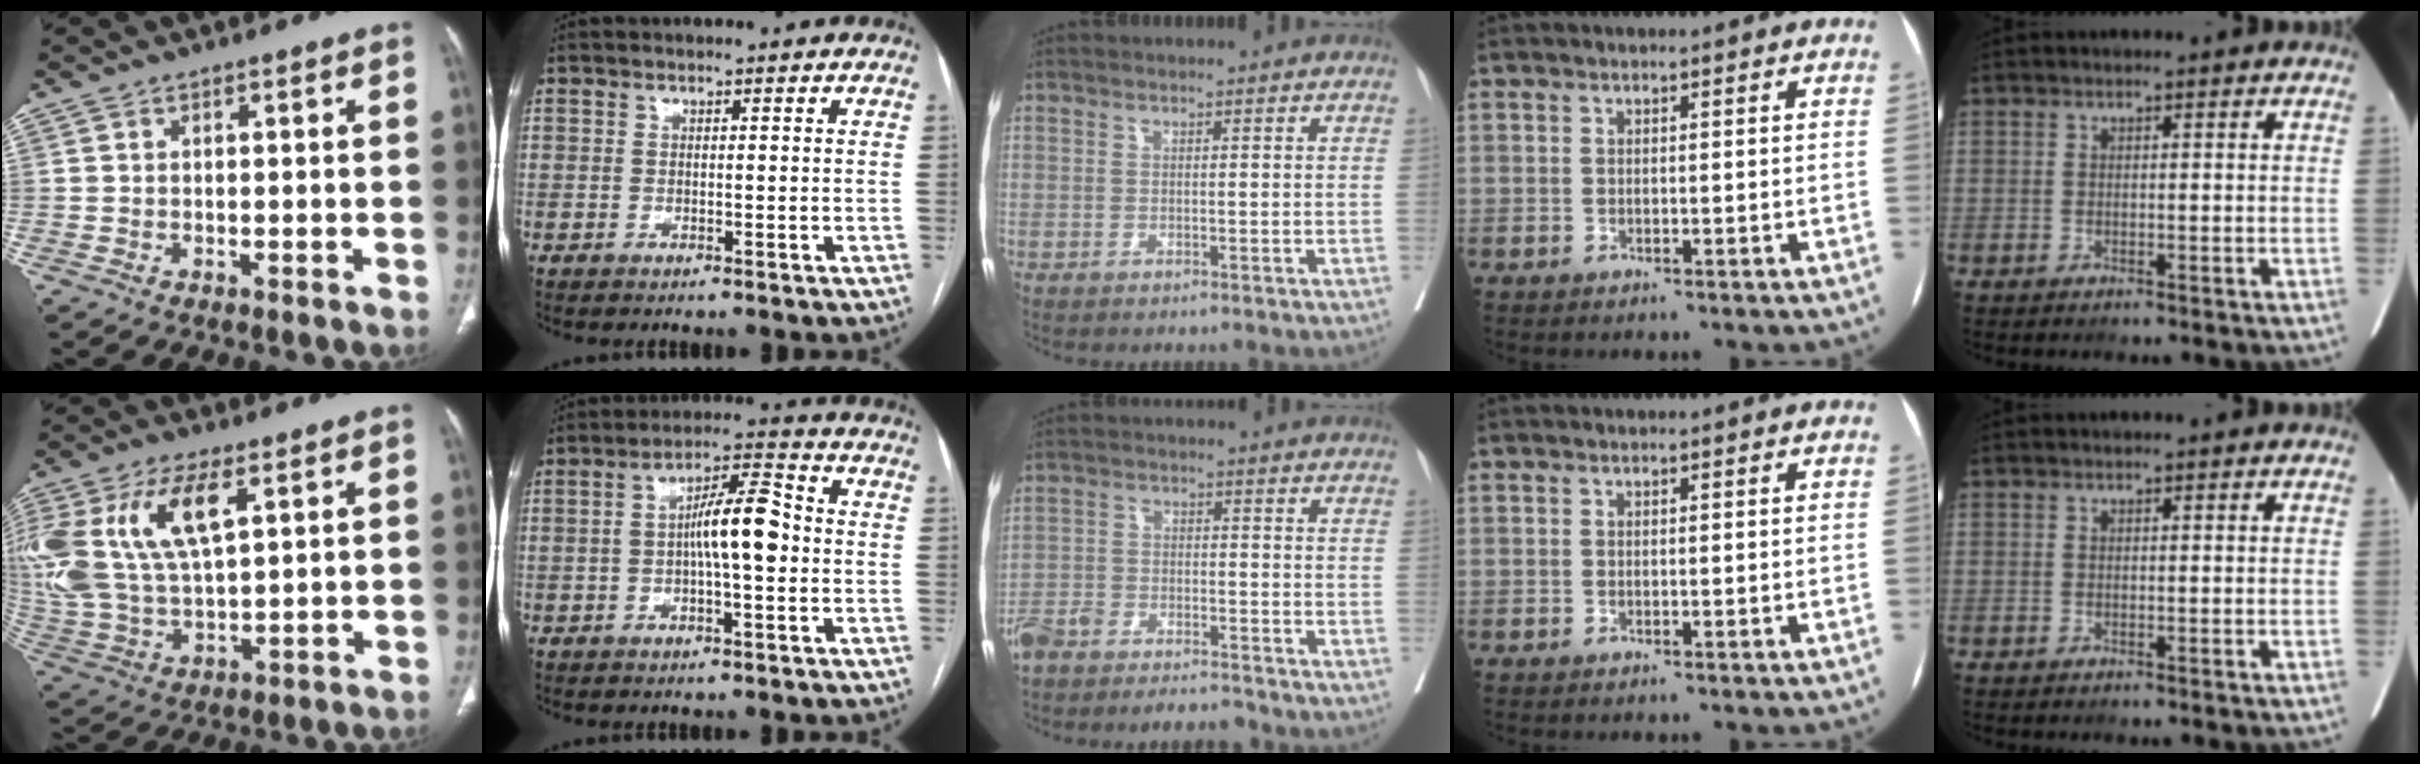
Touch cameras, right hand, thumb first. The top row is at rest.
{"thumb": {"total": 22.5, "force": [7.9, 11.5, 17.7], "torque": [-0.409, 0.000, 0.154]}, "index": {"total": 8.7, "force": [-0.6, 1.7, 8.6], "torque": [-0.149, 0.024, -0.013]}, "middle": {"total": 8.0, "force": [-7.4, 1.6, 2.6], "torque": [-0.043, 0.002, -0.124]}}